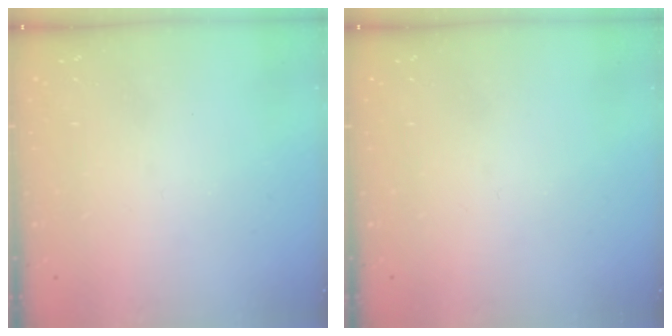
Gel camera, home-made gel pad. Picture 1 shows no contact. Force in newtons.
{"total": 0.0}